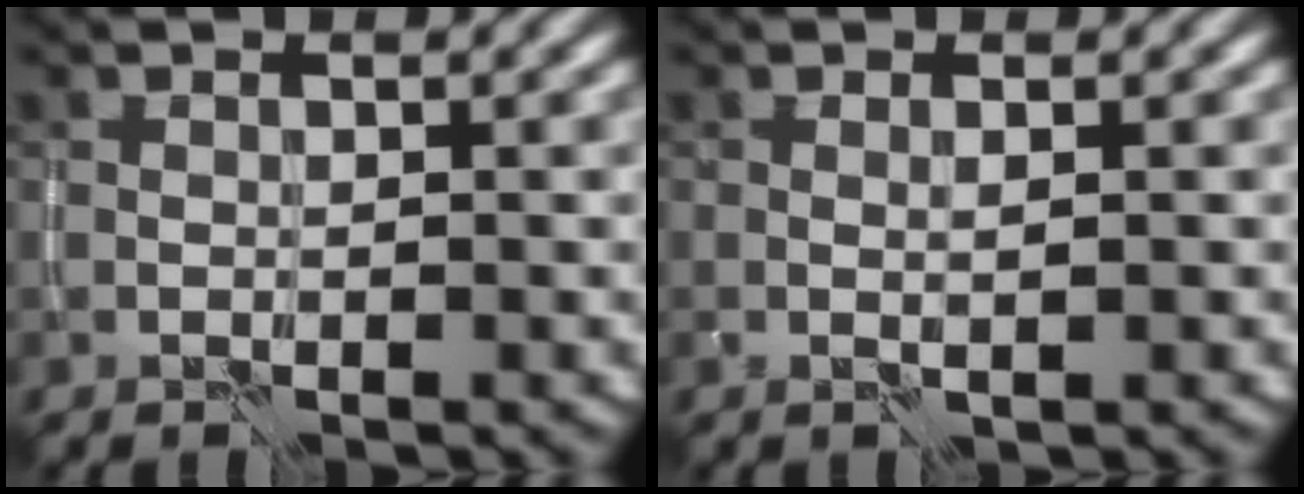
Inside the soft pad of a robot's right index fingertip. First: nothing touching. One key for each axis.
{"total": 0.7, "fx": 0.0, "fy": -0.1, "fz": 0.7, "tx": -0.013, "ty": -0.002, "tz": 0.000}